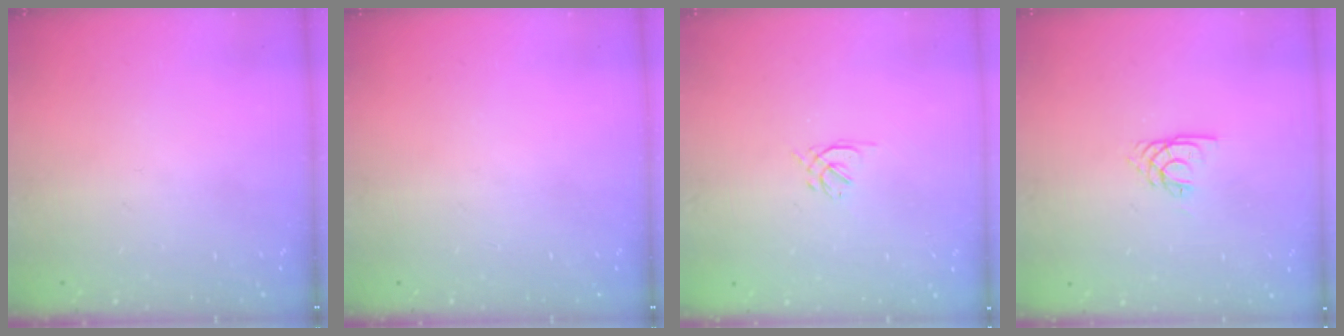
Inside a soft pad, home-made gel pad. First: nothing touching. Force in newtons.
{"total": 0.0}
{"total": 1.6, "press": 1.5, "slide": 0.5}
{"total": 2.1, "press": 2.1, "slide": 0.2}